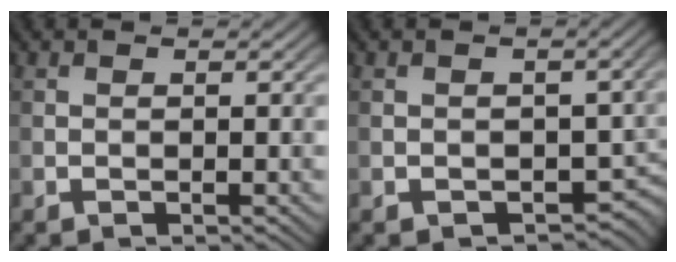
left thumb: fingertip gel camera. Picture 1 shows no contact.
{"total": 4.2, "force": [-0.9, 3.1, 2.7], "torque": [-0.039, -0.018, -0.013]}